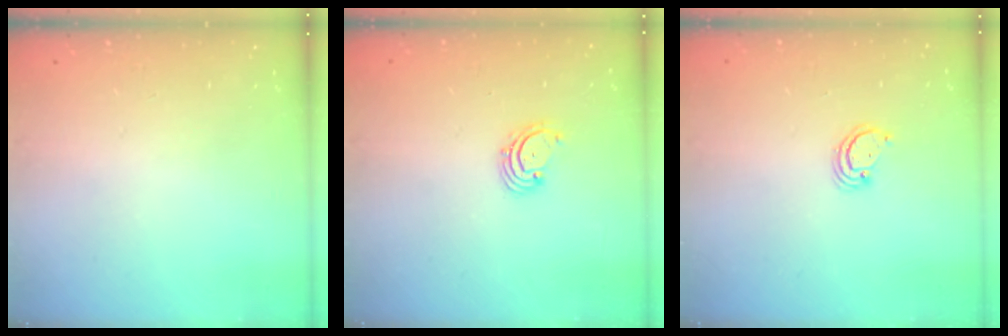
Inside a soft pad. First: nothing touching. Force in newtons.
{"total": 1.8, "press": 1.7, "slide": 0.6}
{"total": 2.4, "press": 2.4, "slide": 0.2}